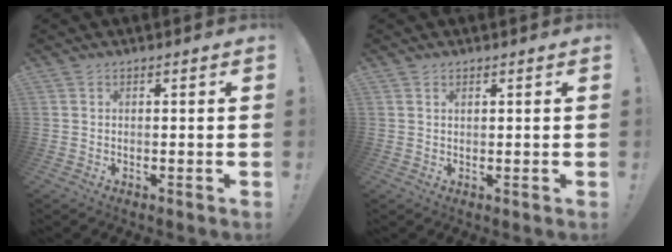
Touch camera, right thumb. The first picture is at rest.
{"total": 0.8, "force": [0.6, 0.3, 0.3], "torque": [0.000, -0.003, 0.011]}